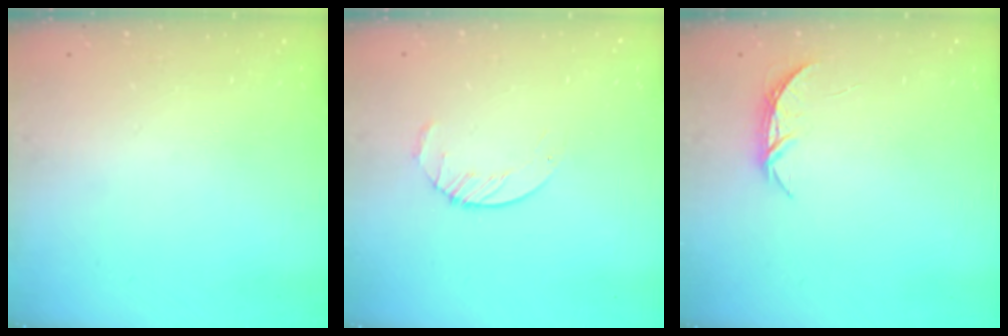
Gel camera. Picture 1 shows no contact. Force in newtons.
{"total": 3.8, "press": 3.8, "slide": 0.4}
{"total": 4.2, "press": 4.2, "slide": 0.5}